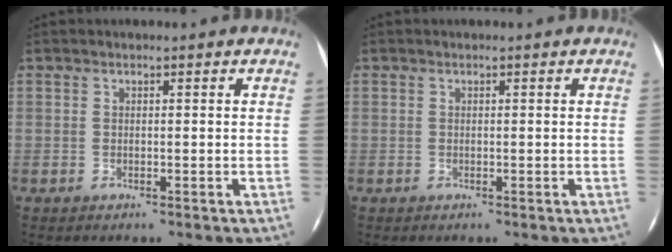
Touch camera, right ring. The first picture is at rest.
{"total": 0.0}